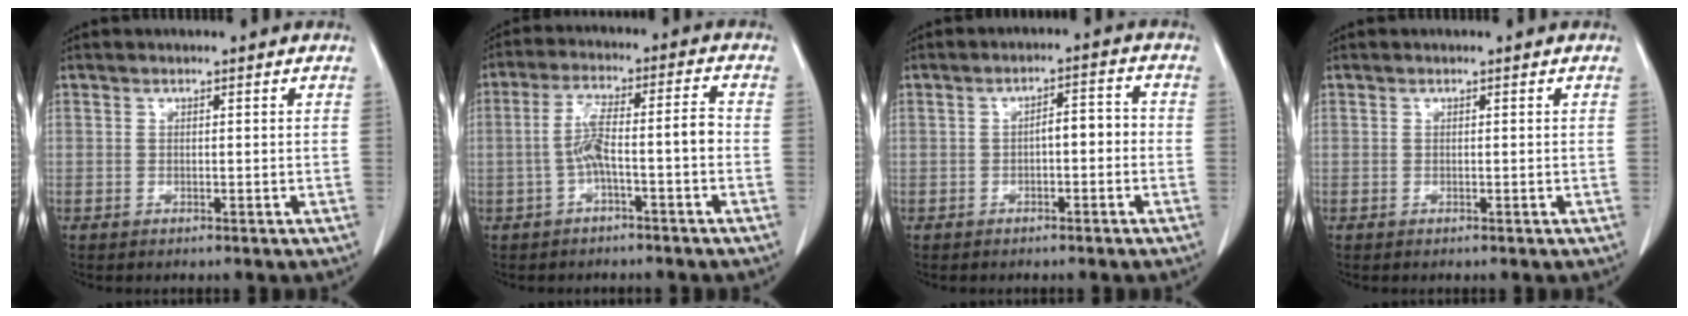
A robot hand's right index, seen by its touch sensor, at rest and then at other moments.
{"total": 7.3, "force": [-1.8, 0.9, 7.0], "torque": [-0.130, 0.032, -0.030]}
{"total": 3.8, "force": [-0.9, 1.4, 3.4], "torque": [-0.052, 0.022, -0.012]}
{"total": 0.0}